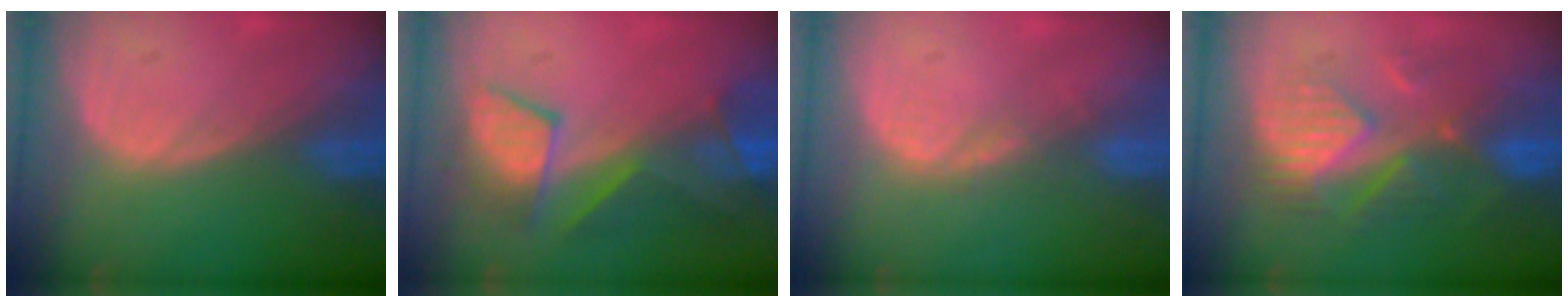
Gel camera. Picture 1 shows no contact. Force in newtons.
{"total": 8.7, "press": 8.2, "slide": 2.8}
{"total": 2.3, "press": 1.8, "slide": 1.5}
{"total": 8.4, "press": 8.3, "slide": 1.3}